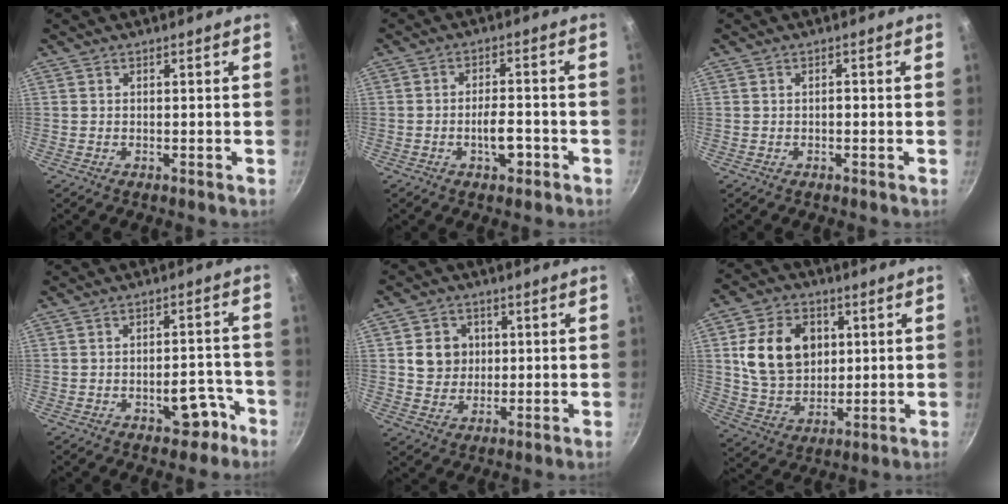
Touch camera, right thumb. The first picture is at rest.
{"total": 5.0, "force": [-2.0, 2.4, 3.8], "torque": [-0.051, 0.019, -0.031]}
{"total": 0.7, "force": [-0.2, 0.4, 0.5], "torque": [-0.005, 0.002, -0.006]}
{"total": 6.6, "force": [-3.7, 3.7, 4.0], "torque": [-0.028, 0.045, -0.046]}
{"total": 7.2, "force": [1.2, 6.6, 2.7], "torque": [-0.010, 0.000, 0.021]}
{"total": 15.6, "force": [3.5, 11.8, 9.6], "torque": [-0.135, -0.005, 0.069]}